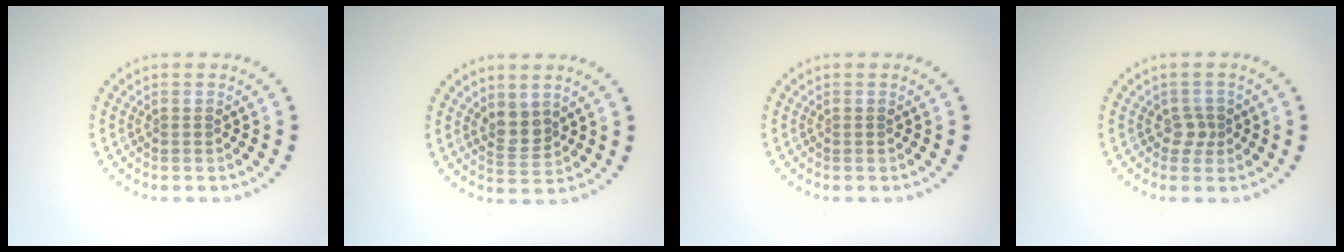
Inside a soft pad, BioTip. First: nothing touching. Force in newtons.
{"total": 2.1, "press": 1.8, "slide": 1.0}
{"total": 0.0}
{"total": 1.4, "press": 1.2, "slide": 0.8}